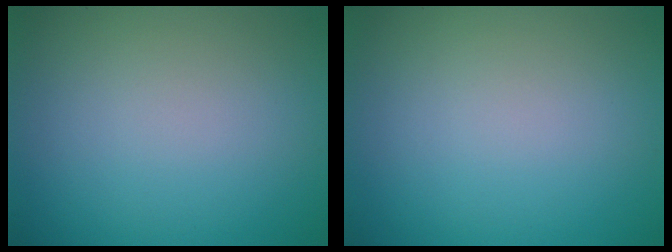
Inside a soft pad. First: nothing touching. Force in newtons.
{"total": 0.0}